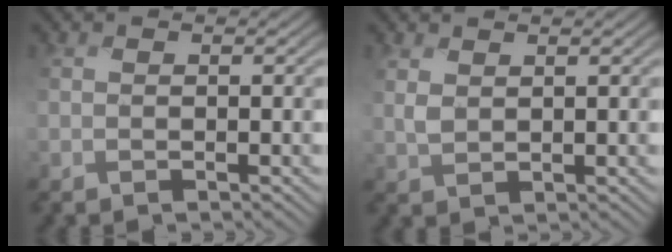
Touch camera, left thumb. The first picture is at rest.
{"total": 1.7, "force": [1.1, 0.7, 0.9], "torque": [-0.029, -0.001, 0.027]}